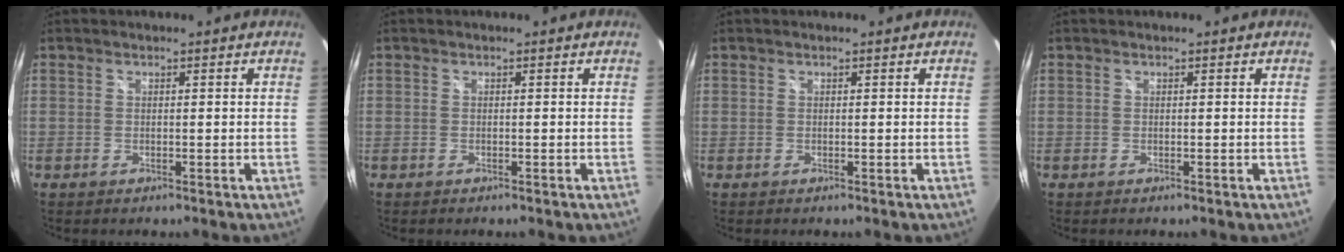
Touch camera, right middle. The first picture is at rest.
{"total": 0.0}
{"total": 0.0}
{"total": 0.0}